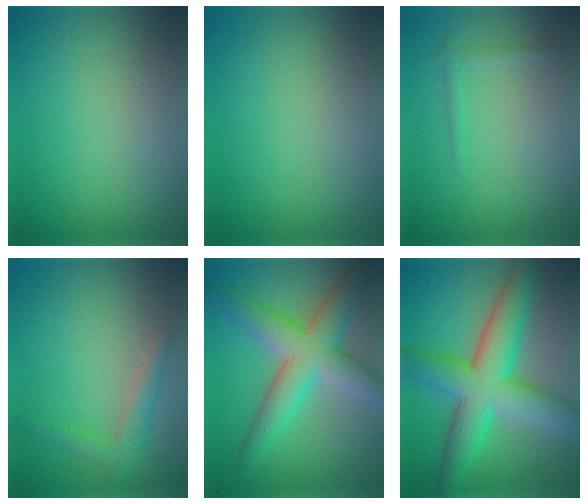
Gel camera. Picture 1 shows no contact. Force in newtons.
{"total": 0.0}
{"total": 0.9, "press": 0.9, "slide": 0.1}
{"total": 2.6, "press": 2.6, "slide": 0.0}
{"total": 7.5, "press": 7.5, "slide": 0.3}
{"total": 10.1, "press": 10.1, "slide": 0.1}